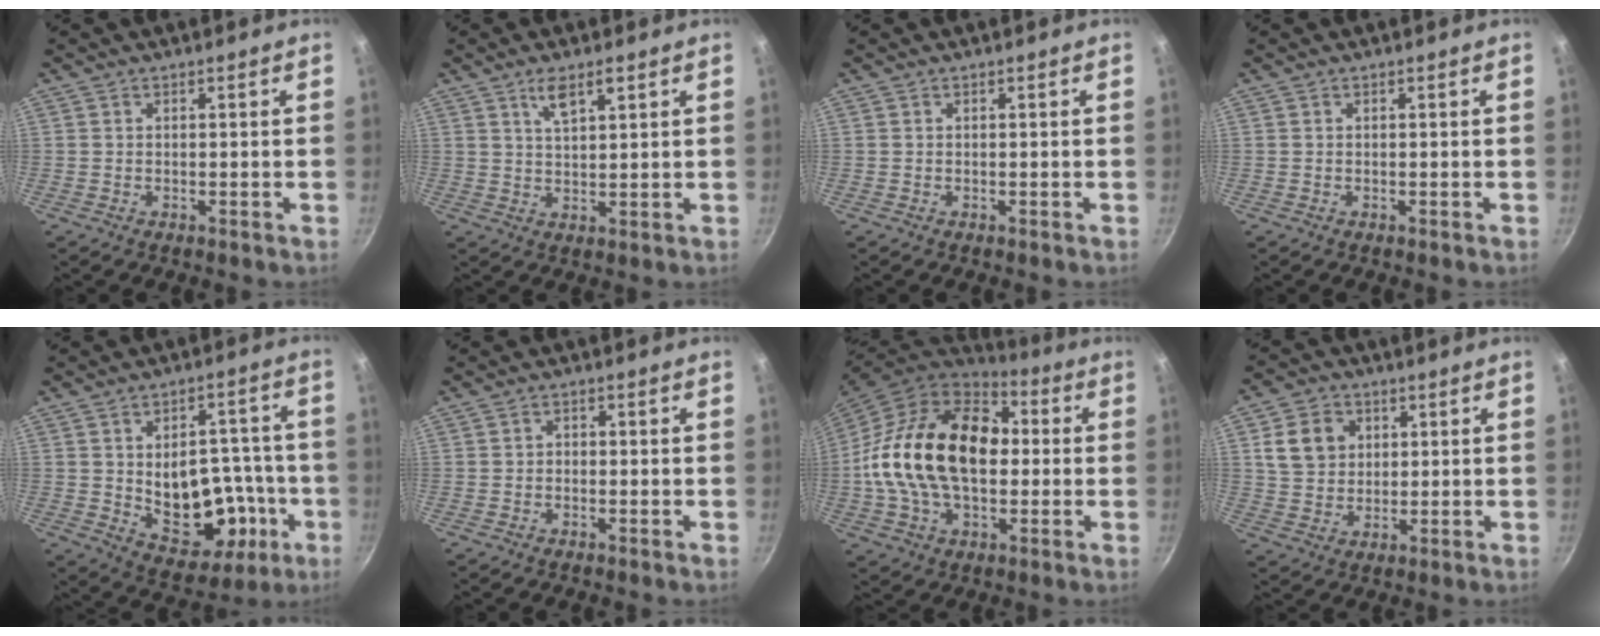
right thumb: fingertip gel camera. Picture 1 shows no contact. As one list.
[{"total": 5.1, "force": [2.8, 1.7, 3.9], "torque": [-0.068, -0.009, 0.055]}, {"total": 0.0}, {"total": 0.0}, {"total": 17.0, "force": [-3.1, 11.4, 12.2], "torque": [-0.121, 0.017, -0.022]}, {"total": 1.0, "force": [-0.5, 0.8, 0.5], "torque": [-0.009, 0.006, -0.009]}, {"total": 24.6, "force": [0.7, 15.9, 18.7], "torque": [-0.315, 0.036, 0.003]}, {"total": 8.7, "force": [2.4, 7.3, 4.1], "torque": [-0.049, 0.002, 0.041]}]